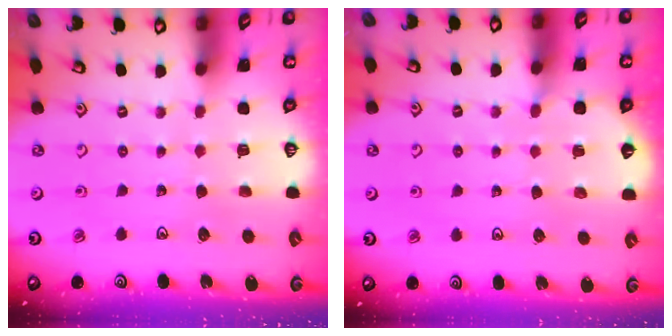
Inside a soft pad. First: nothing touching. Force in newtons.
{"total": 5.1, "press": 5.1, "slide": 0.6}